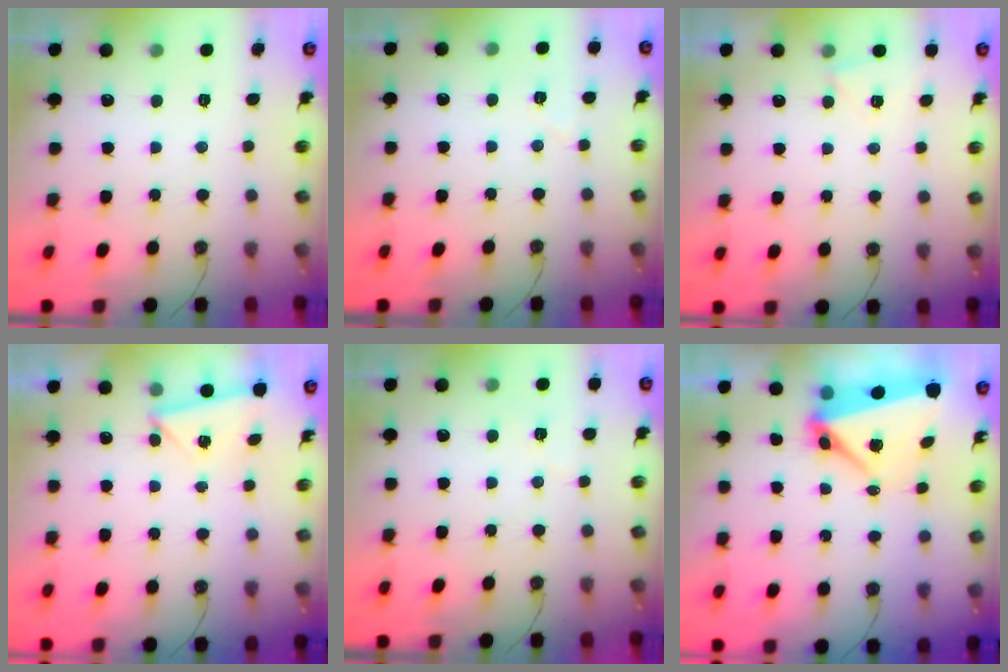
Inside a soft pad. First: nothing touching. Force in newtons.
{"total": 4.1, "press": 3.6, "slide": 2.0}
{"total": 4.4, "press": 3.4, "slide": 2.8}
{"total": 2.9, "press": 2.8, "slide": 0.7}
{"total": 2.9, "press": 2.7, "slide": 0.9}
{"total": 7.0, "press": 6.7, "slide": 1.9}